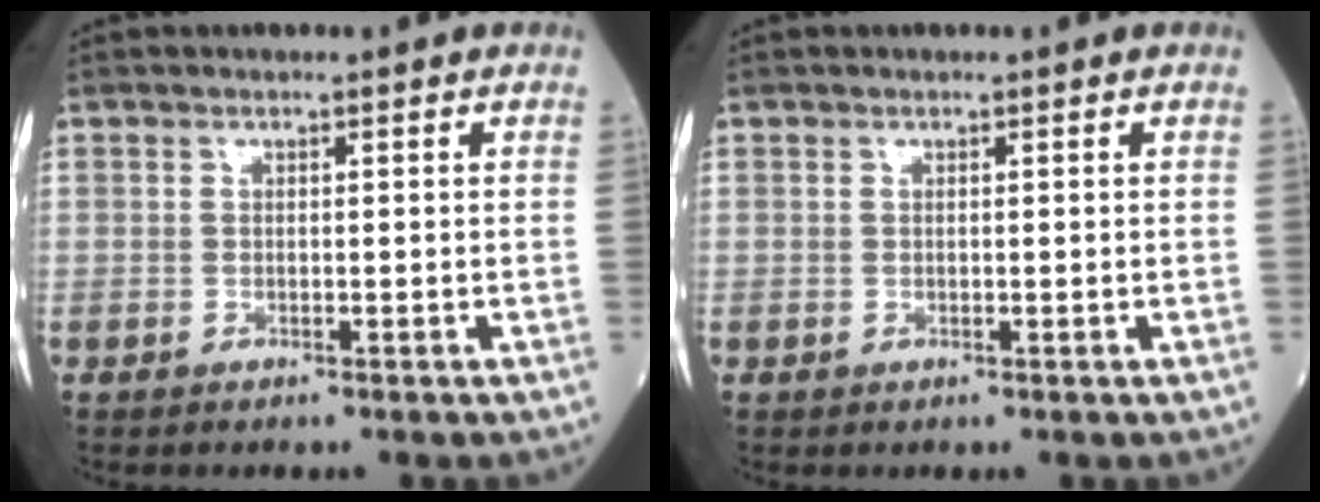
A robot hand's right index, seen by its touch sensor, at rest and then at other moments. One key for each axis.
{"total": 0.0}